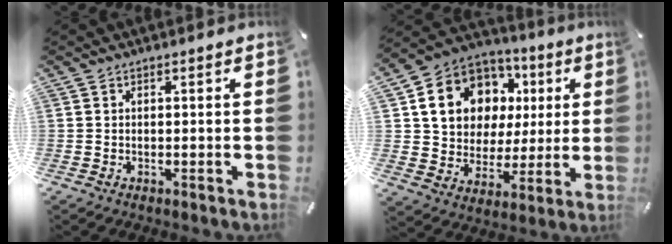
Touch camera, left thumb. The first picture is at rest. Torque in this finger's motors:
{"motor_torque": [2.16, 2.85, 1.49, -1.27, 0.18]}